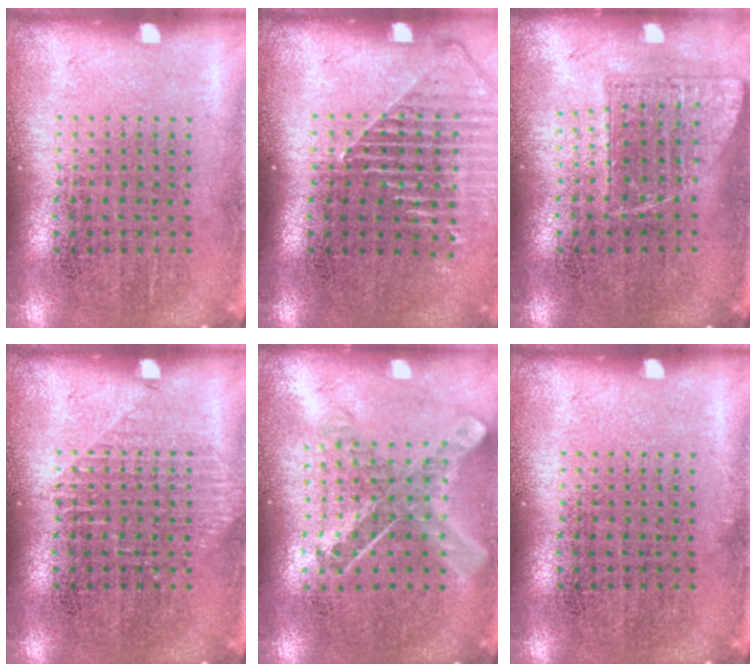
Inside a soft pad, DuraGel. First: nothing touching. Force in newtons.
{"total": 1.3, "press": 1.3, "slide": 0.4}
{"total": 0.8, "press": 0.8, "slide": 0.2}
{"total": 1.0, "press": 1.0, "slide": 0.2}
{"total": 0.9, "press": 0.8, "slide": 0.2}
{"total": 0.0}